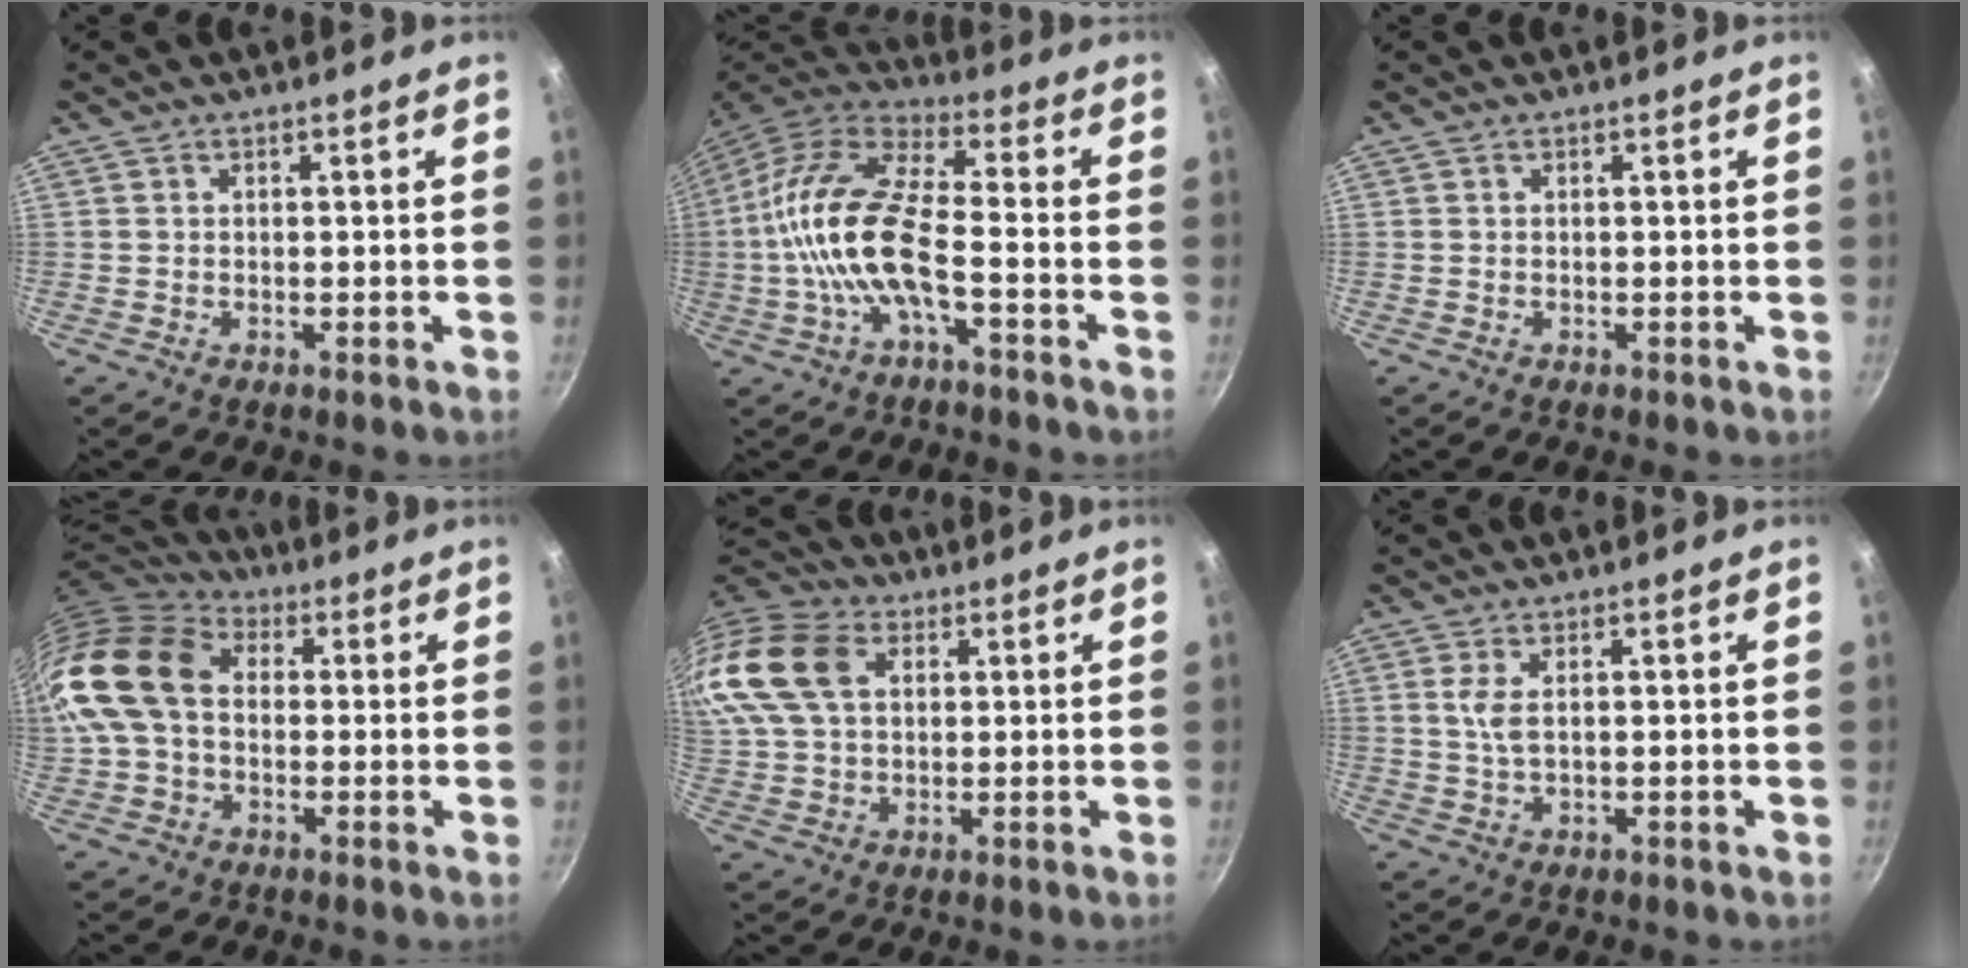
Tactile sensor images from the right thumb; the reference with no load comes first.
{"total": 15.8, "force": [-3.4, 5.7, 14.3], "torque": [-0.286, 0.038, -0.081]}
{"total": 0.0}
{"total": 17.8, "force": [1.0, 12.8, 12.3], "torque": [-0.232, 0.037, 0.005]}
{"total": 20.6, "force": [6.3, 14.5, 13.2], "torque": [-0.301, 0.029, 0.110]}
{"total": 3.1, "force": [0.7, 1.1, 2.9], "torque": [-0.064, -0.002, 0.017]}